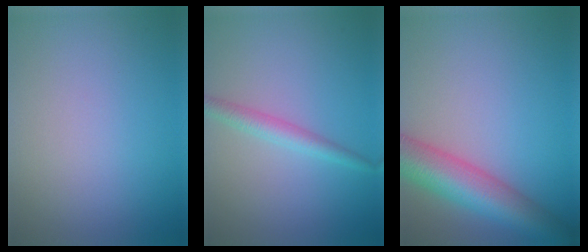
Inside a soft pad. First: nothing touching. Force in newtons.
{"total": 2.2, "press": 2.2, "slide": 0.1}
{"total": 7.8, "press": 7.8, "slide": 0.3}